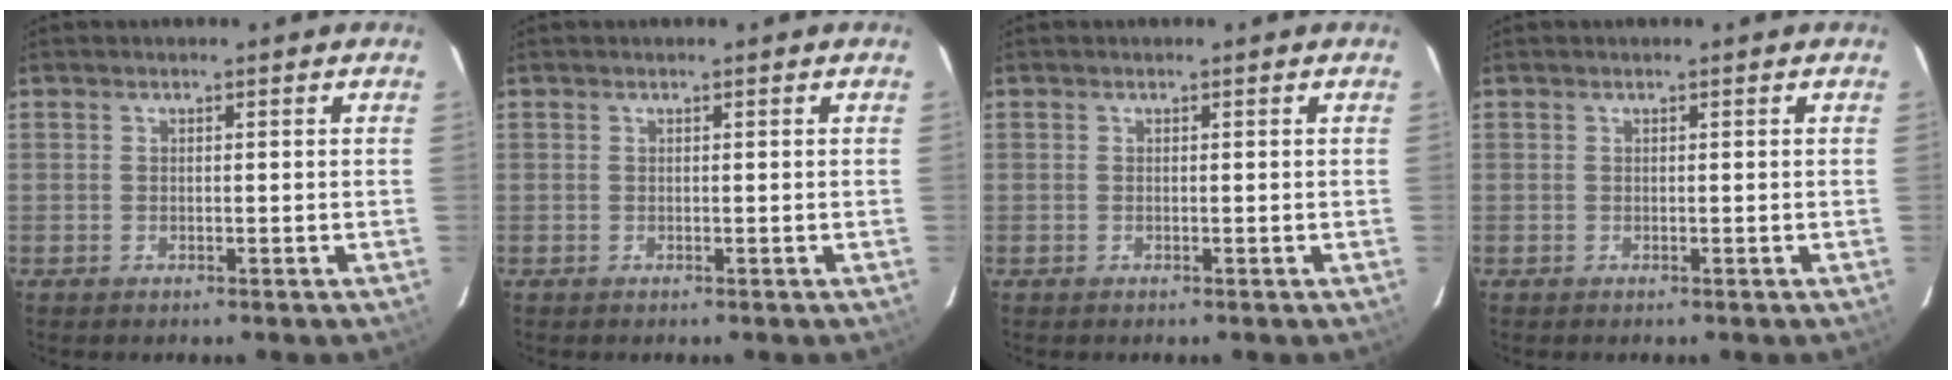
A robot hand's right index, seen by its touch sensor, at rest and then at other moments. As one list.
[{"total": 0.0}, {"total": 0.0}, {"total": 0.0}]